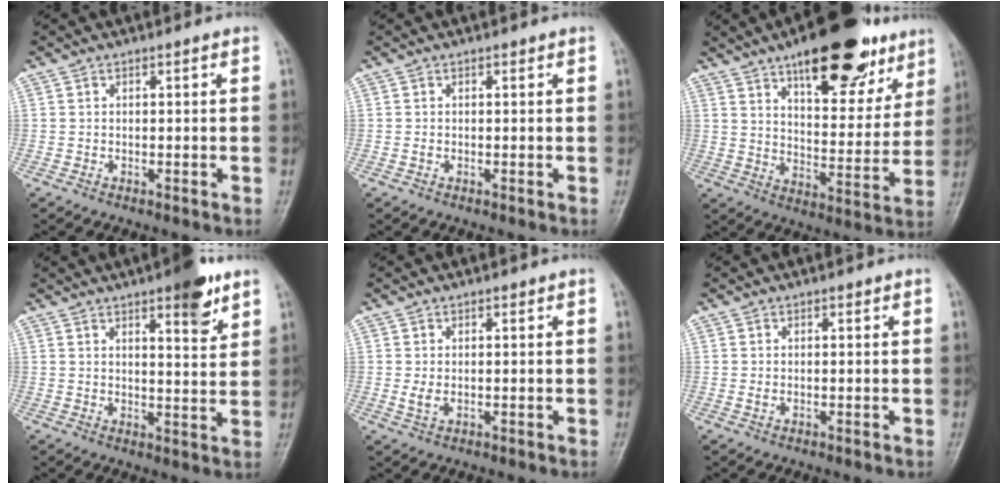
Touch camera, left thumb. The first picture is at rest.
{"total": 0.5, "force": [0.0, 0.4, 0.3], "torque": [-0.003, 0.000, 0.000]}
{"total": 22.3, "force": [13.8, 9.3, 14.9], "torque": [-0.161, -0.050, 0.207]}
{"total": 8.3, "force": [5.1, 2.3, 6.1], "torque": [-0.069, -0.028, 0.069]}
{"total": 2.1, "force": [0.4, 1.3, 1.6], "torque": [-0.027, -0.006, 0.011]}
{"total": 1.0, "force": [0.4, 0.6, 0.7], "torque": [-0.009, -0.002, 0.007]}